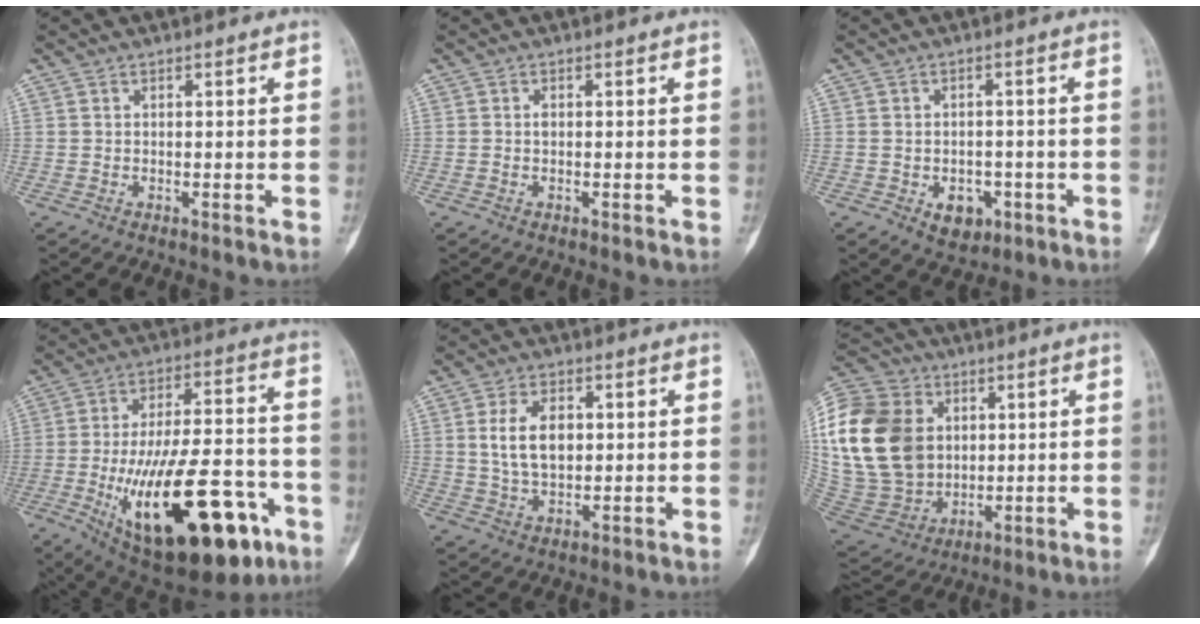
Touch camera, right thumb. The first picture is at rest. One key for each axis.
{"total": 0.7, "fx": -0.1, "fy": 0.4, "fz": 0.6, "tx": -0.009, "ty": 0.001, "tz": -0.003}
{"total": 5.3, "fx": -2.0, "fy": 3.9, "fz": 3.0, "tx": -0.018, "ty": 0.010, "tz": -0.019}
{"total": 29.4, "fx": -11.6, "fy": 12.2, "fz": 24.0, "tx": -0.364, "ty": 0.037, "tz": -0.161}
{"total": 8.3, "fx": 1.5, "fy": 5.0, "fz": 6.4, "tx": -0.107, "ty": -0.002, "tz": 0.032}
{"total": 28.4, "fx": 4.9, "fy": 21.8, "fz": 17.5, "tx": -0.381, "ty": 0.016, "tz": 0.107}